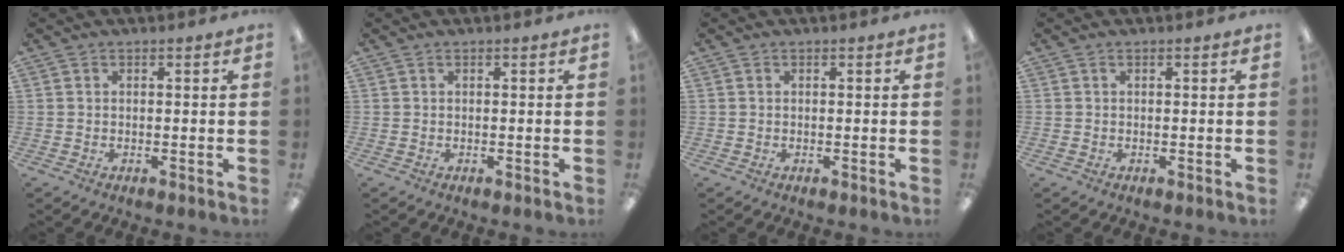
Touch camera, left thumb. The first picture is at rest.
{"total": 0.0}
{"total": 0.0}
{"total": 0.0}